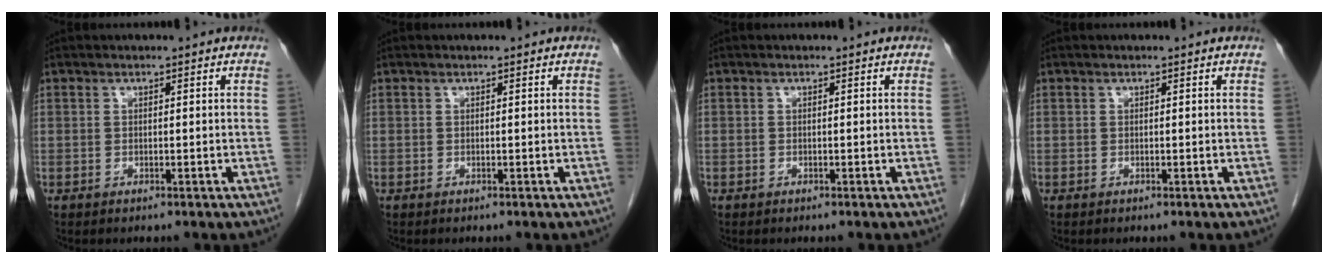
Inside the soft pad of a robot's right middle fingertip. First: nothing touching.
{"total": 0.0}
{"total": 0.0}
{"total": 0.0}